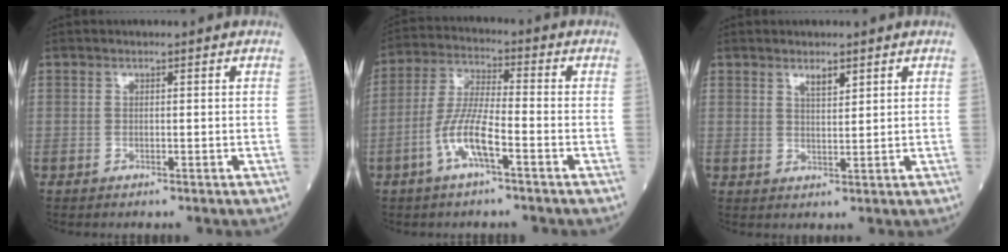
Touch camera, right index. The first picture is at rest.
{"total": 7.8, "force": [-3.4, 1.2, 6.9], "torque": [-0.148, 0.004, -0.069]}
{"total": 2.3, "force": [1.6, 0.5, 1.6], "torque": [-0.028, -0.002, 0.030]}